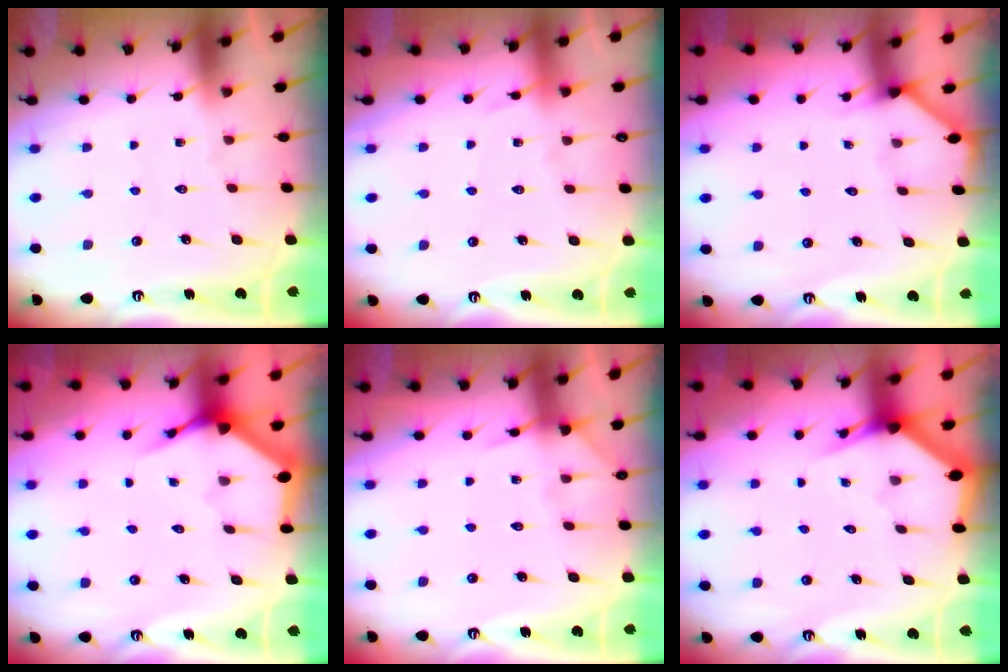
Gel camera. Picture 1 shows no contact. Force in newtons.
{"total": 4.0, "press": 4.0, "slide": 0.4}
{"total": 1.4, "press": 1.4, "slide": 0.1}
{"total": 3.7, "press": 3.7, "slide": 0.4}
{"total": 5.6, "press": 5.6, "slide": 0.6}
{"total": 3.2, "press": 3.2, "slide": 0.1}